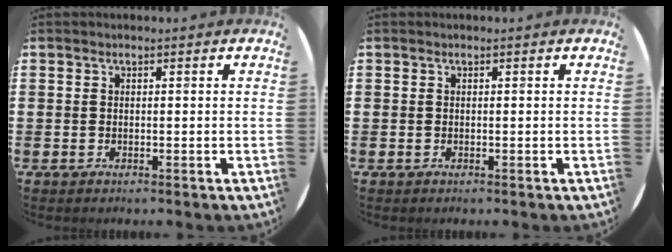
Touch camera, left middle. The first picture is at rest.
{"total": 0.0}